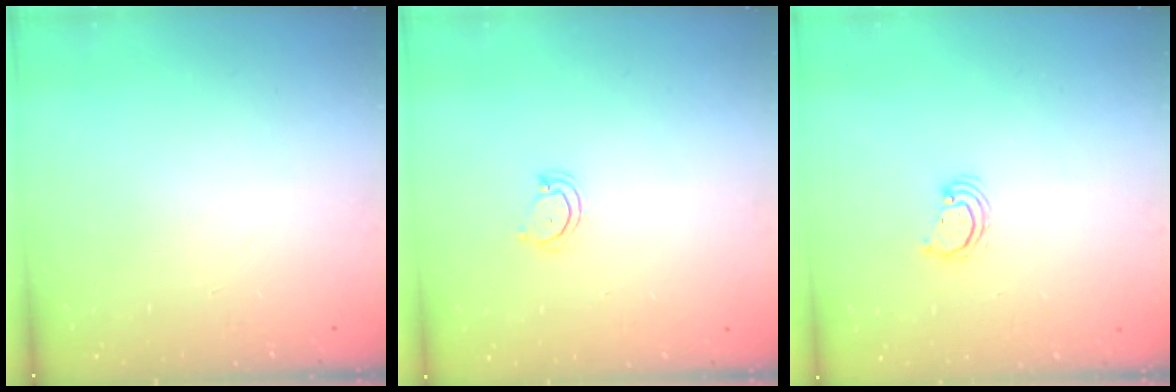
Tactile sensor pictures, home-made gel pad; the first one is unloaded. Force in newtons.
{"total": 3.6, "press": 3.6, "slide": 0.3}
{"total": 2.8, "press": 2.8, "slide": 0.2}